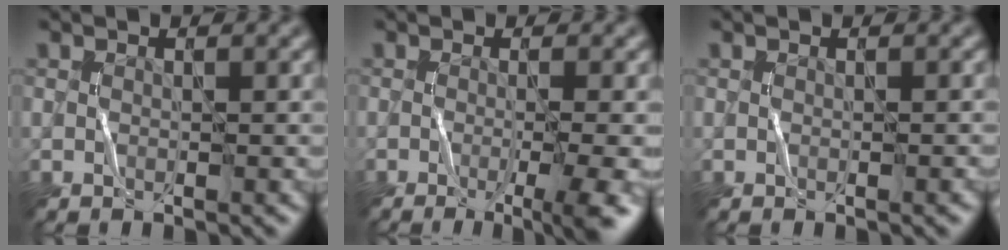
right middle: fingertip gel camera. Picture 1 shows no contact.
{"total": 6.6, "force": [-2.3, 2.1, 5.9], "torque": [-0.059, -0.005, -0.030]}
{"total": 0.6, "force": [-0.1, 0.3, 0.5], "torque": [-0.001, 0.000, -0.003]}